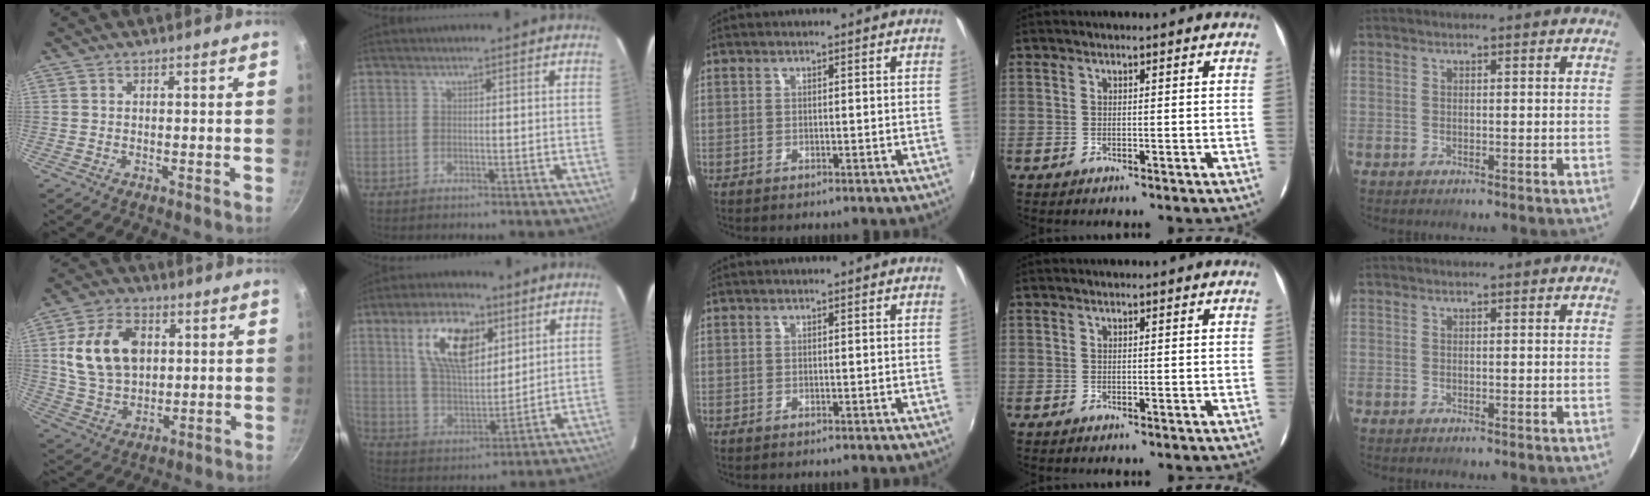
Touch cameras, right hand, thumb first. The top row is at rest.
{"thumb": {"total": 15.1, "force": [3.1, 10.6, 10.3], "torque": [-0.170, -0.004, 0.061]}, "index": {"total": 14.3, "force": [6.4, 7.1, 10.6], "torque": [-0.184, 0.013, 0.123]}}